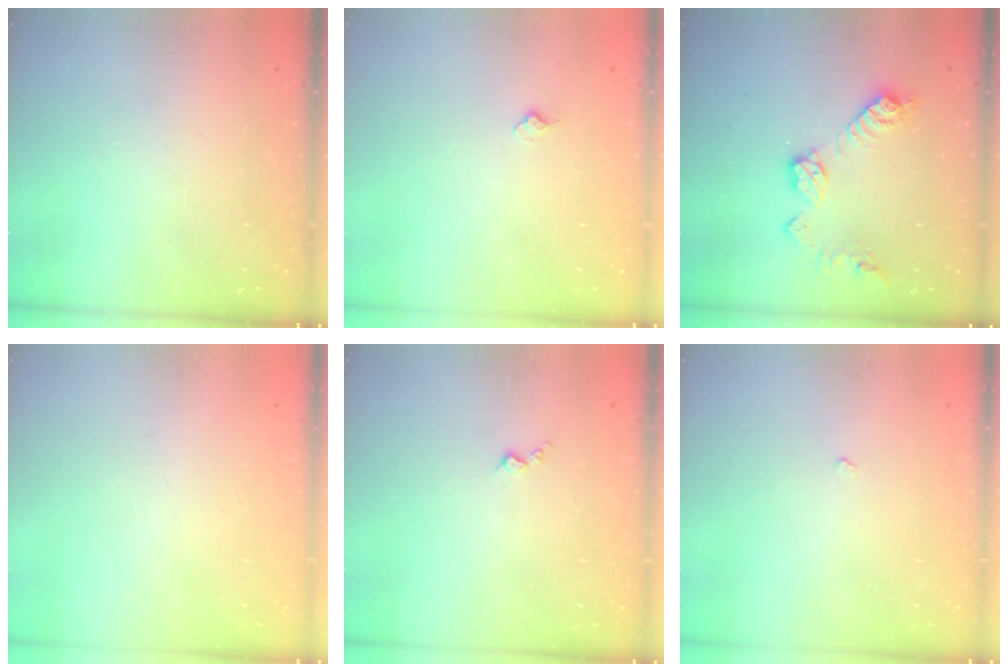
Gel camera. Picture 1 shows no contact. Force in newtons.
{"total": 3.9, "press": 3.8, "slide": 0.6}
{"total": 10.8, "press": 10.8, "slide": 0.6}
{"total": 0.0}
{"total": 2.4, "press": 2.4, "slide": 0.5}
{"total": 2.2, "press": 2.1, "slide": 0.4}